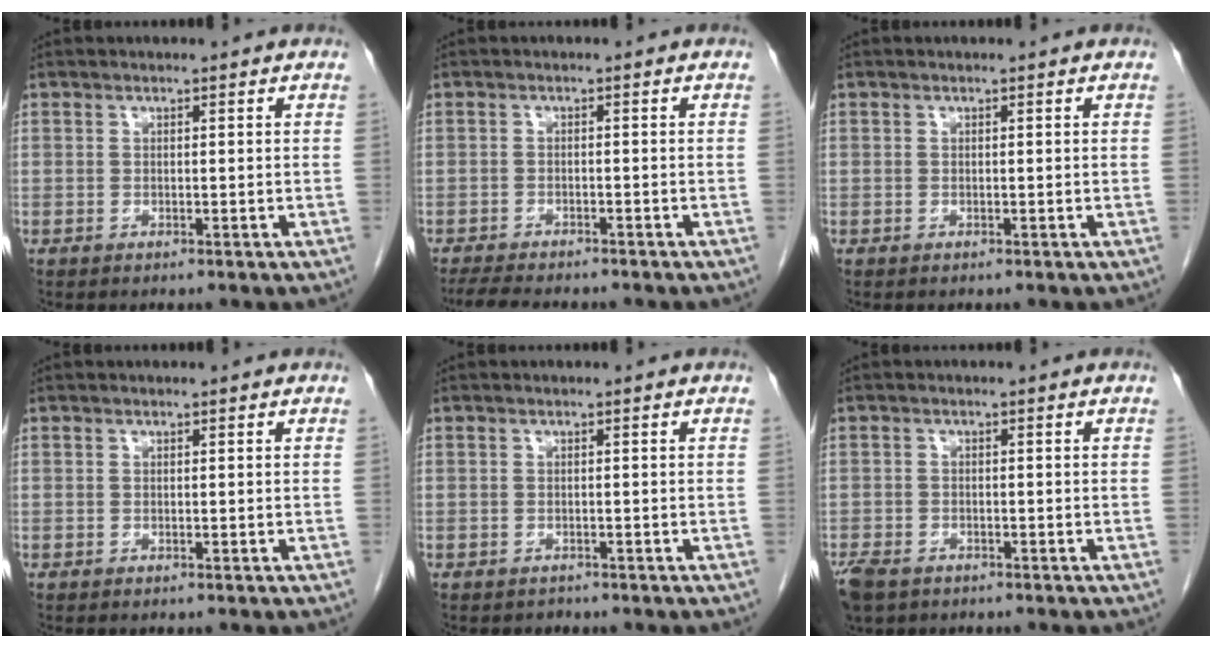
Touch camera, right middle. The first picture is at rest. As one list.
[{"total": 7.2, "force": [-6.3, 1.2, 3.3], "torque": [-0.055, -0.015, -0.096]}, {"total": 0.0}, {"total": 0.0}, {"total": 0.7, "force": [-0.6, 0.4, -0.1], "torque": [-0.010, -0.002, -0.012]}, {"total": 5.9, "force": [-4.1, 3.3, 2.7], "torque": [-0.058, -0.008, -0.070]}]